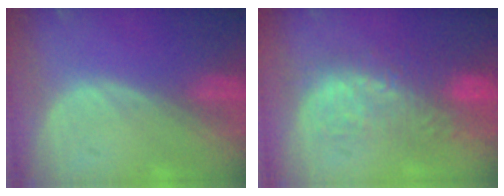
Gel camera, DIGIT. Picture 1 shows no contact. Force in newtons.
{"total": 10.2, "press": 9.1, "slide": 4.7}